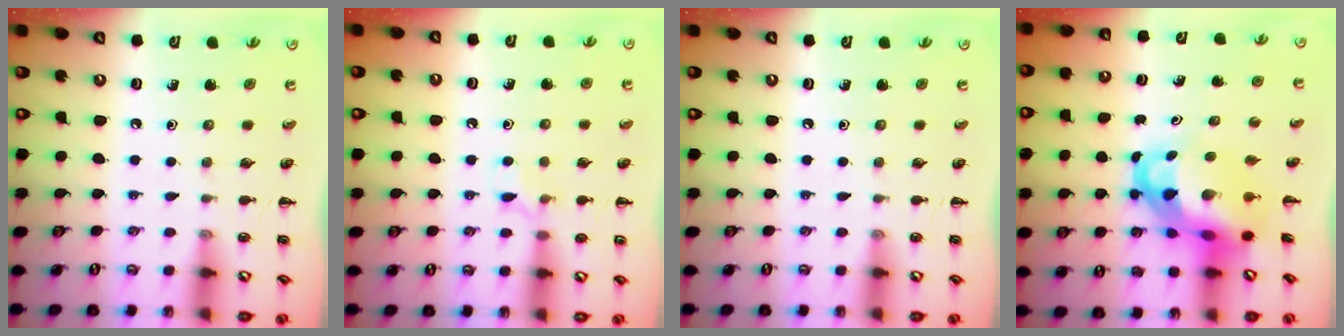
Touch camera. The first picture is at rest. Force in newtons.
{"total": 6.1, "press": 5.7, "slide": 2.1}
{"total": 0.0}
{"total": 8.0, "press": 7.7, "slide": 2.0}